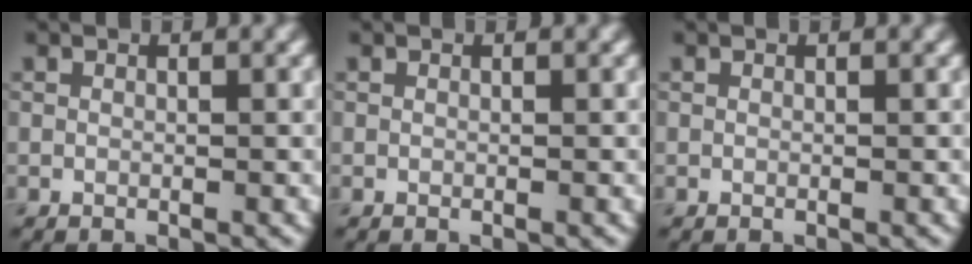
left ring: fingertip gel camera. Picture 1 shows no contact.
{"total": 0.0}
{"total": 0.0}